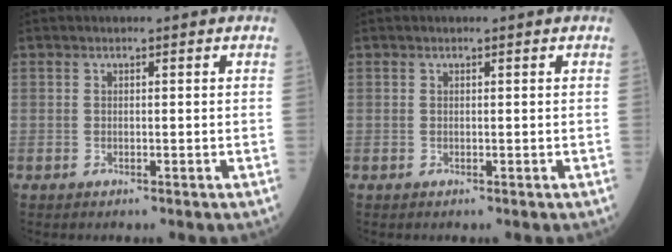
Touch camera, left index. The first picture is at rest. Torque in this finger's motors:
{"motor_torque": [0.33, -0.09, -0.01, -0.01]}